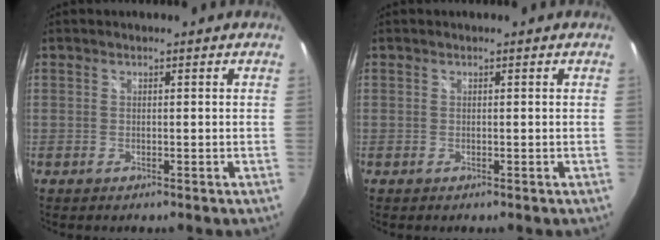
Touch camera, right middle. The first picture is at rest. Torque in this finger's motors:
{"motor_torque": [-0.10, 0.02, -0.01, 0.01]}